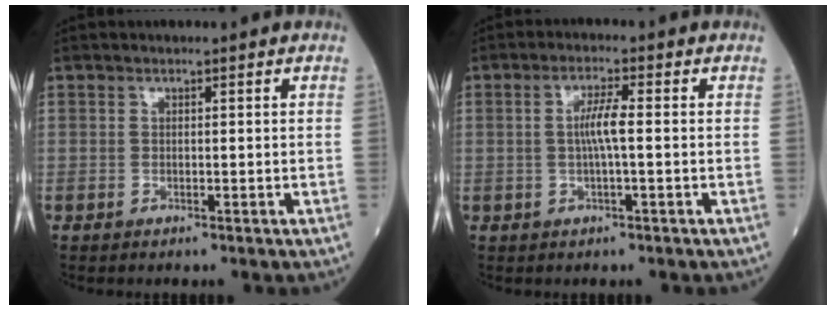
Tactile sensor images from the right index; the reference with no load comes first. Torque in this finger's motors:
{"motor_torque": [0.41, 0.10, 0.40, 0.11]}